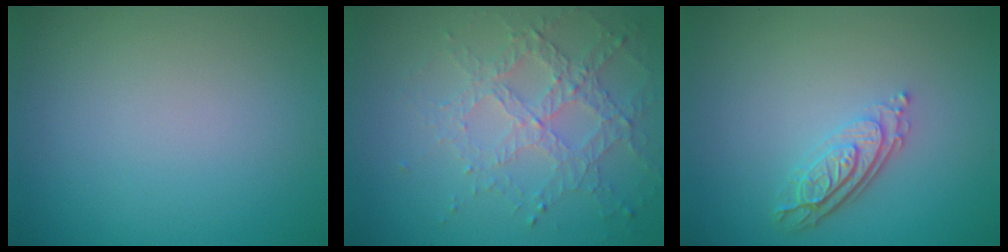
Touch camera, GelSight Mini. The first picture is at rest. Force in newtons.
{"total": 4.6, "press": 3.3, "slide": 3.2}
{"total": 3.6, "press": 2.6, "slide": 2.5}